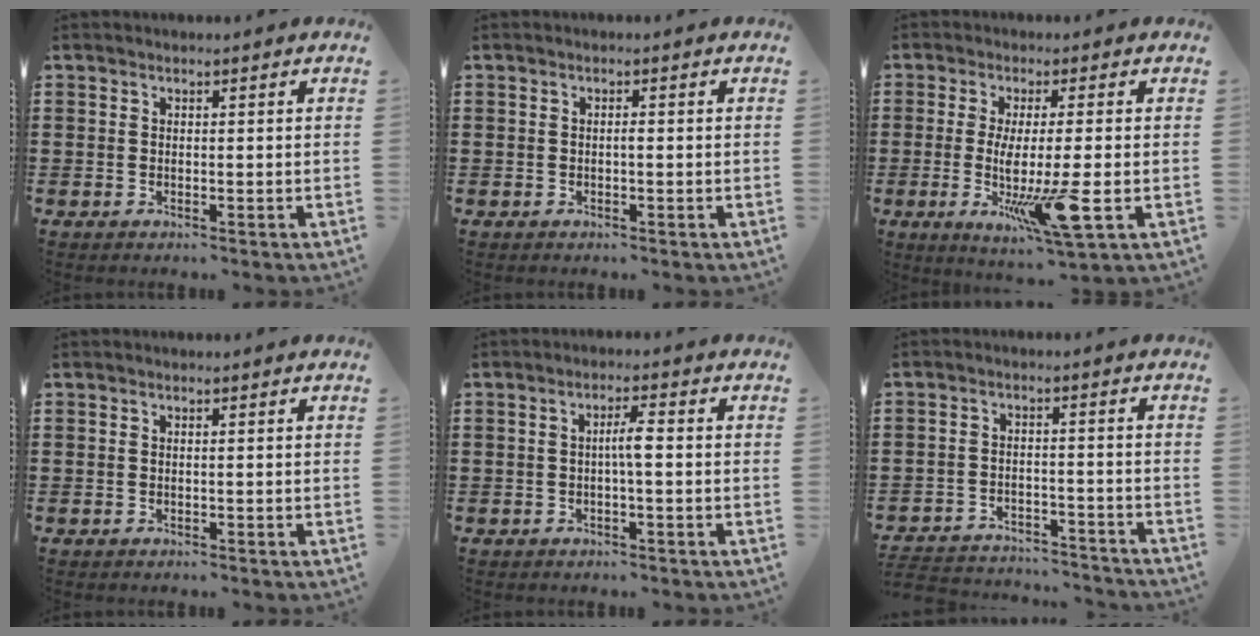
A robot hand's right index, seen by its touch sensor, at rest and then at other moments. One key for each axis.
{"total": 0.6, "fx": -0.2, "fy": 0.1, "fz": 0.6, "tx": -0.012, "ty": -0.004, "tz": -0.003}
{"total": 9.9, "fx": -1.7, "fy": 1.1, "fz": 9.7, "tx": -0.194, "ty": -0.029, "tz": -0.030}
{"total": 0.0}
{"total": 3.1, "fx": -0.3, "fy": 0.4, "fz": 3.1, "tx": -0.058, "ty": 0.003, "tz": -0.008}
{"total": 3.9, "fx": -3.8, "fy": 0.4, "fz": 0.4, "tx": -0.019, "ty": 0.001, "tz": -0.083}